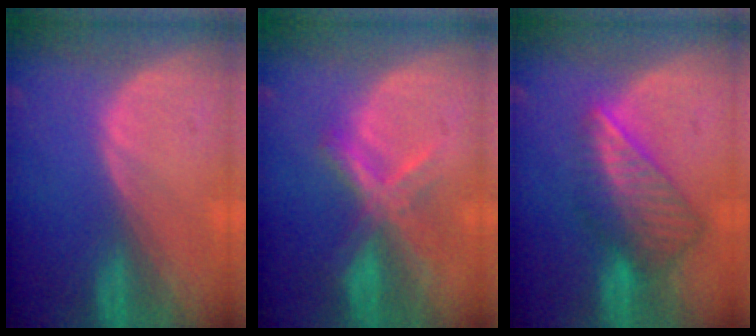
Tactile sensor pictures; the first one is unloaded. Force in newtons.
{"total": 7.2, "press": 6.1, "slide": 3.9}
{"total": 8.7, "press": 7.6, "slide": 4.3}